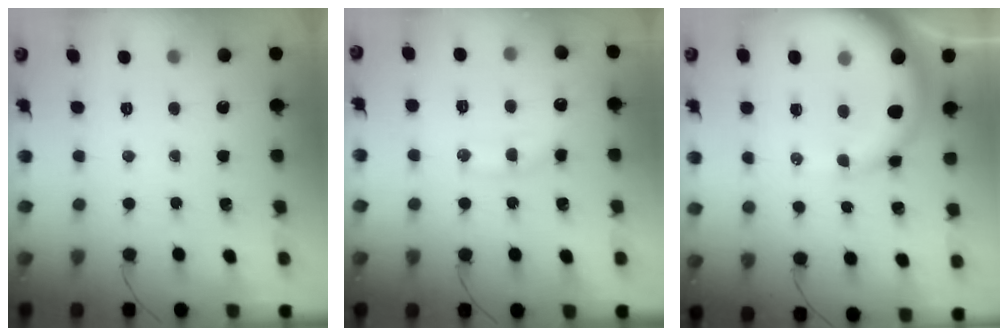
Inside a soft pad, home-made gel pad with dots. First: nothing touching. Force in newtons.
{"total": 12.6, "press": 12.6, "slide": 0.5}
{"total": 13.5, "press": 13.4, "slide": 1.5}